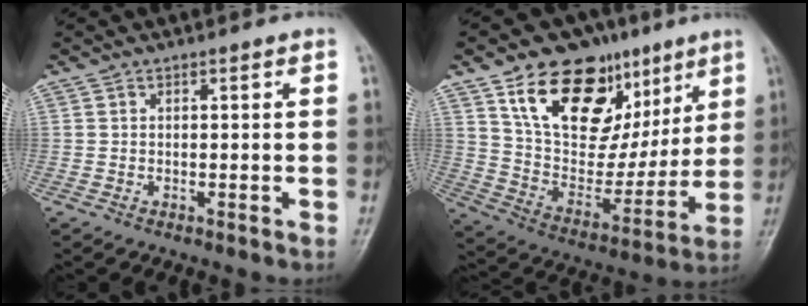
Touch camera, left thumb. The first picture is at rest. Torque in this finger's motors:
{"motor_torque": [2.27, 1.70, 1.26, -1.51, 0.43]}